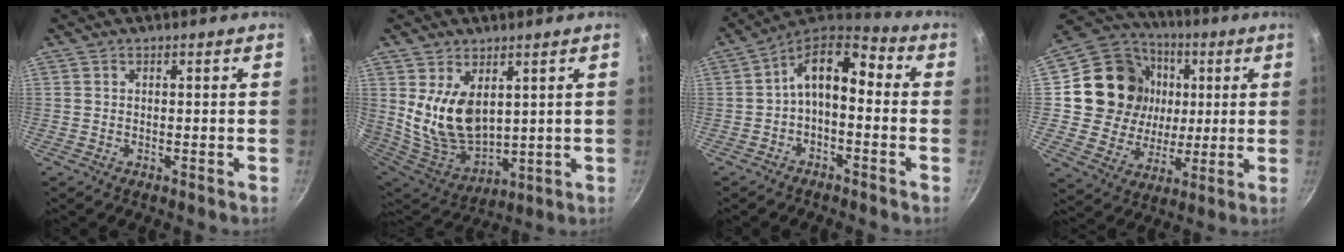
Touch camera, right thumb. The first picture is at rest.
{"total": 14.1, "force": [4.3, 8.7, 10.2], "torque": [-0.174, -0.057, 0.103]}
{"total": 10.9, "force": [-0.8, 6.4, 8.9], "torque": [-0.140, 0.051, -0.027]}
{"total": 20.0, "force": [3.3, 17.6, 8.9], "torque": [-0.144, 0.011, 0.059]}